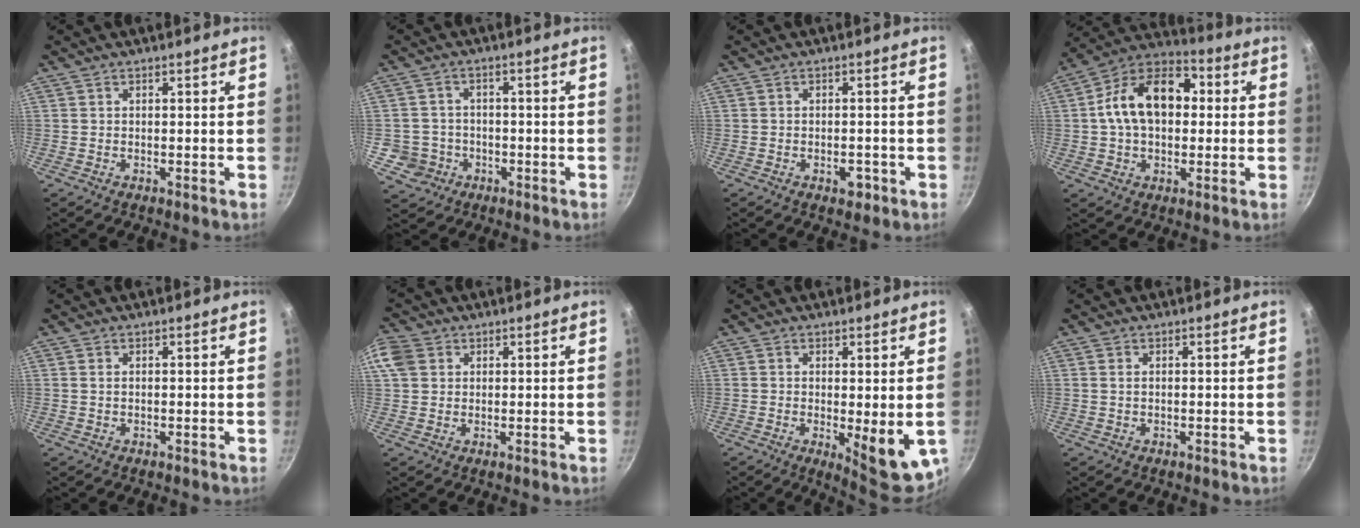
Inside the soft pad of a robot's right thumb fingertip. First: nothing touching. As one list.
[{"total": 5.7, "force": [-1.6, 5.4, 0.7], "torque": [0.012, 0.024, -0.022]}, {"total": 2.6, "force": [-1.2, 1.5, 1.8], "torque": [-0.016, 0.012, -0.012]}, {"total": 16.7, "force": [1.6, 11.2, 12.3], "torque": [-0.172, 0.036, 0.007]}, {"total": 0.7, "force": [0.2, 0.4, 0.5], "torque": [-0.010, 0.000, 0.004]}, {"total": 6.3, "force": [2.2, 5.2, 2.9], "torque": [-0.053, 0.004, 0.035]}, {"total": 9.3, "force": [-1.0, 3.0, 8.8], "torque": [-0.100, -0.013, -0.003]}, {"total": 0.9, "force": [0.2, 0.5, 0.6], "torque": [-0.012, 0.001, 0.004]}]